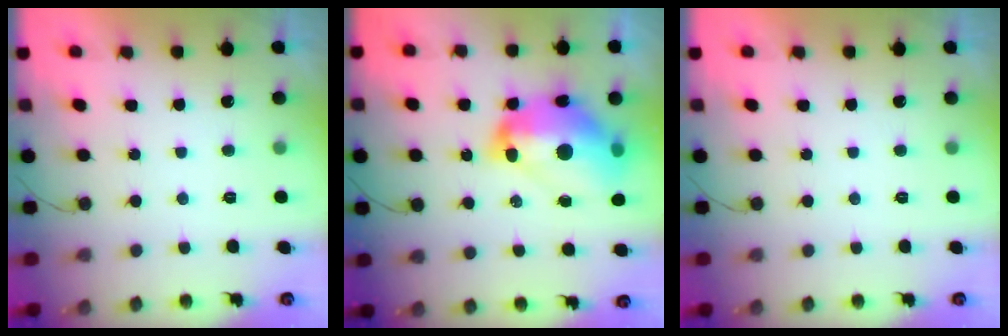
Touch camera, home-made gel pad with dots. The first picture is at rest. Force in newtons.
{"total": 20.0, "press": 19.9, "slide": 1.4}
{"total": 0.0}